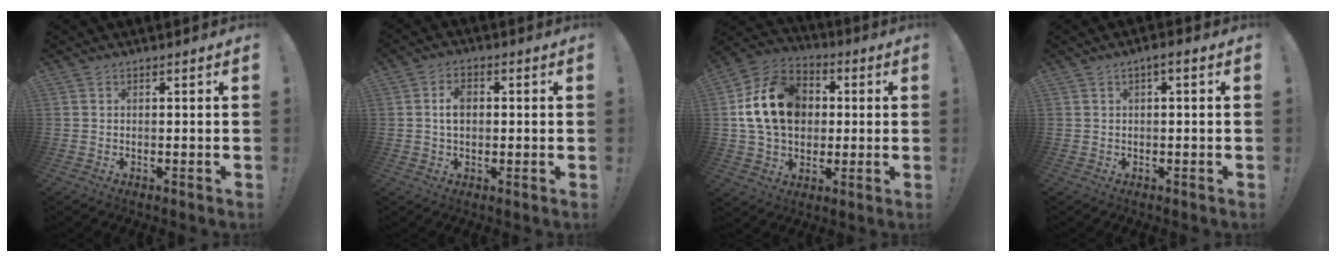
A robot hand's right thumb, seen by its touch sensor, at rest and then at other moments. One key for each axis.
{"total": 5.4, "fx": 0.5, "fy": 3.8, "fz": 3.9, "tx": -0.060, "ty": 0.007, "tz": 0.008}
{"total": 18.9, "fx": 2.8, "fy": 14.6, "fz": 11.7, "tx": -0.203, "ty": 0.009, "tz": 0.060}
{"total": 2.0, "fx": -0.2, "fy": 0.3, "fz": 2.0, "tx": -0.028, "ty": 0.004, "tz": -0.007}